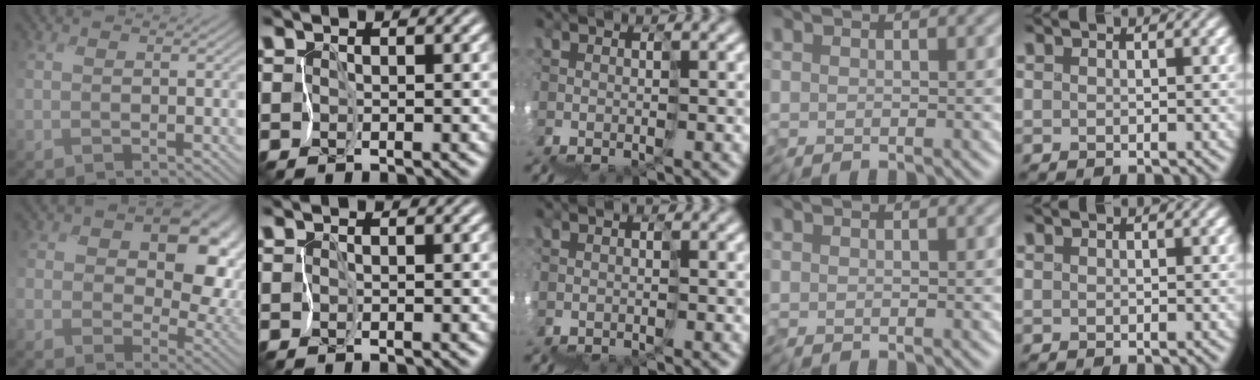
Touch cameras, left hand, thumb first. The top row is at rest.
{"thumb": {"total": 12.0, "force": [2.8, 8.6, 7.9], "torque": [-0.134, -0.012, 0.053]}, "middle": {"total": 1.3, "force": [-0.3, 1.1, 0.7], "torque": [-0.012, -0.004, -0.005]}}